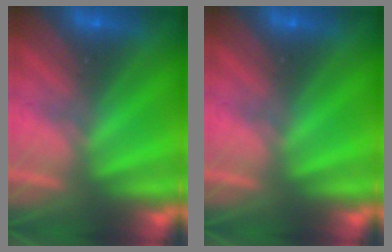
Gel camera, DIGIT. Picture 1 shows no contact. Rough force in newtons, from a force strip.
{"total": 0.0}